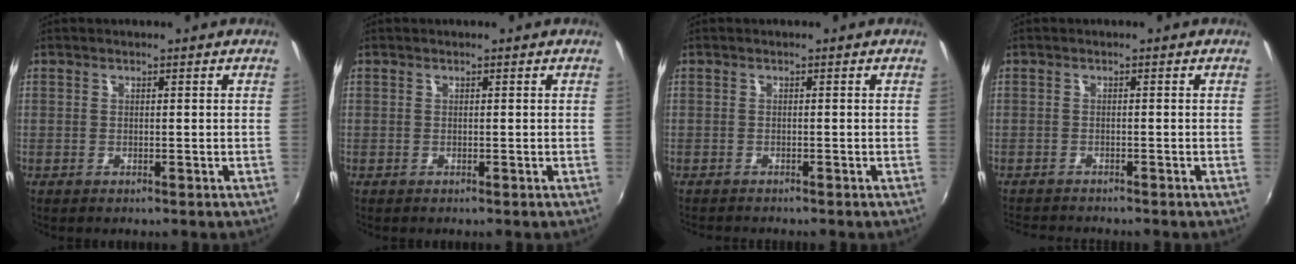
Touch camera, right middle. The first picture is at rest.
{"total": 0.0}
{"total": 1.7, "force": [-1.7, 0.1, 0.4], "torque": [-0.013, -0.010, -0.027]}
{"total": 4.3, "force": [-4.2, 0.3, 1.2], "torque": [-0.034, -0.016, -0.072]}